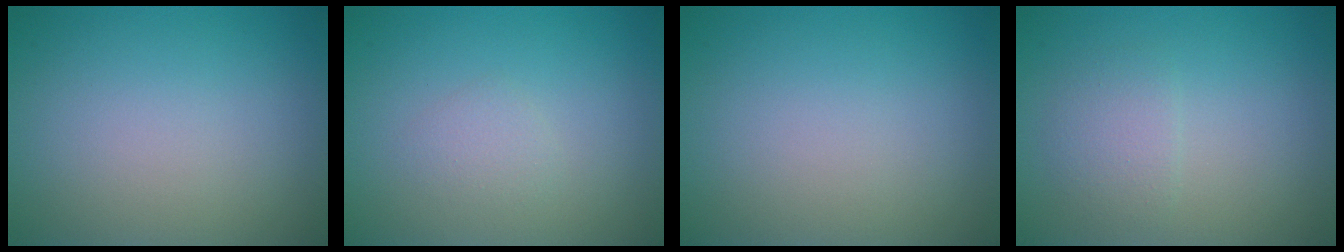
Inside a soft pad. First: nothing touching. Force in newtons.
{"total": 1.1, "press": 1.1, "slide": 0.0}
{"total": 0.0}
{"total": 1.8, "press": 1.8, "slide": 0.1}